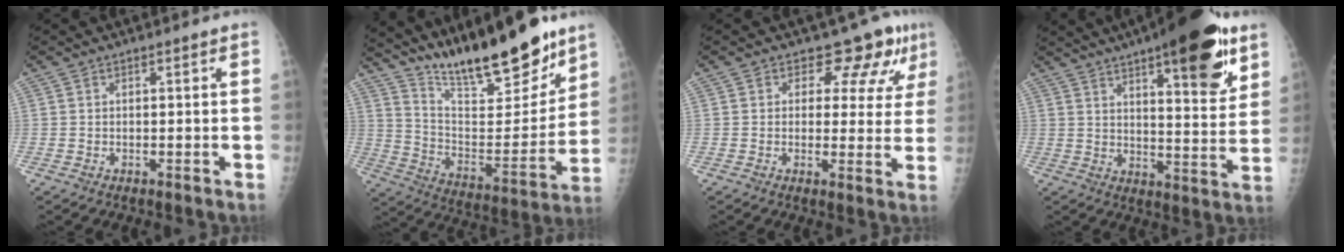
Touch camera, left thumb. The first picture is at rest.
{"total": 22.4, "force": [17.9, 5.3, 12.5], "torque": [-0.159, -0.100, 0.302]}
{"total": 8.1, "force": [5.2, 4.9, 3.7], "torque": [-0.010, -0.027, 0.052]}
{"total": 20.8, "force": [11.9, 6.1, 15.9], "torque": [-0.200, -0.047, 0.171]}